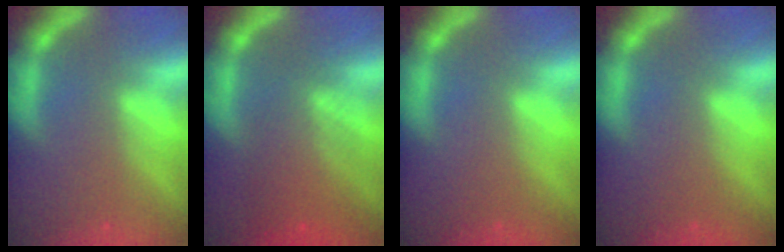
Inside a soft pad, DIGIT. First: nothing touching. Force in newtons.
{"total": 6.1}
{"total": 0.0}
{"total": 0.0}